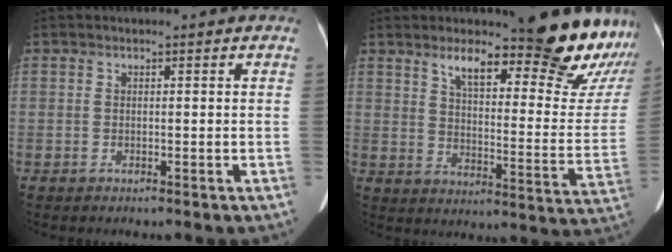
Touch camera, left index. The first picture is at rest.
{"total": 21.5, "force": [17.3, 3.1, 12.4], "torque": [-0.158, -0.055, 0.221]}